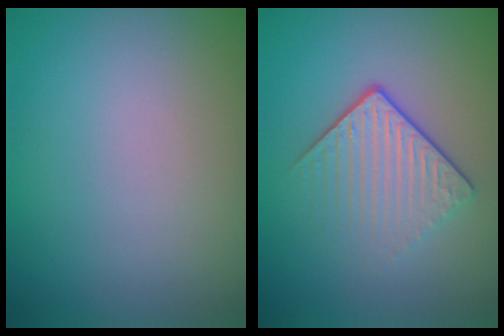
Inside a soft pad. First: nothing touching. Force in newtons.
{"total": 3.9, "press": 2.8, "slide": 2.7}